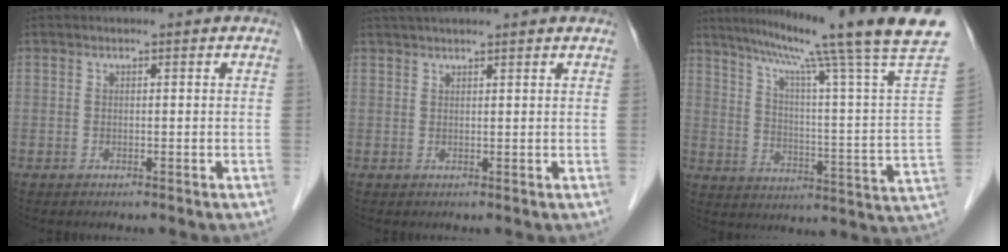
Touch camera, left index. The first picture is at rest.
{"total": 6.7, "force": [5.9, -0.2, 3.3], "torque": [-0.049, 0.042, 0.083]}
{"total": 23.0, "force": [18.2, -2.6, 13.8], "torque": [-0.216, -0.042, 0.244]}